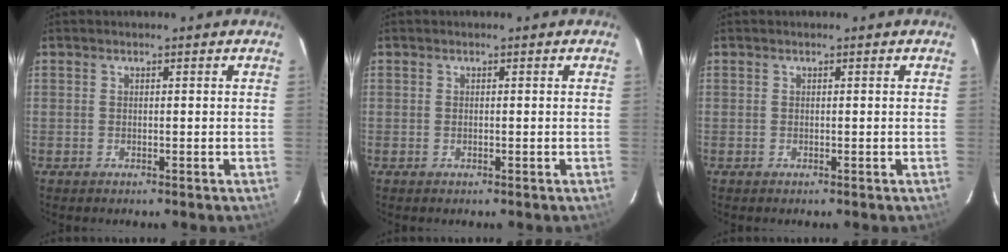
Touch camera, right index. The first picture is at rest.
{"total": 0.0}
{"total": 0.0}